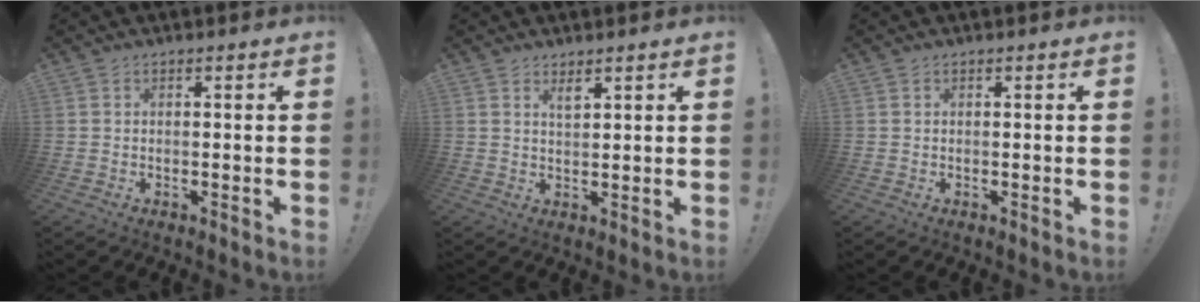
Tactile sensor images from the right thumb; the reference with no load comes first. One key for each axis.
{"total": 2.8, "fx": 2.2, "fy": 0.9, "fz": 1.4, "tx": -0.009, "ty": -0.016, "tz": 0.034}
{"total": 0.0}